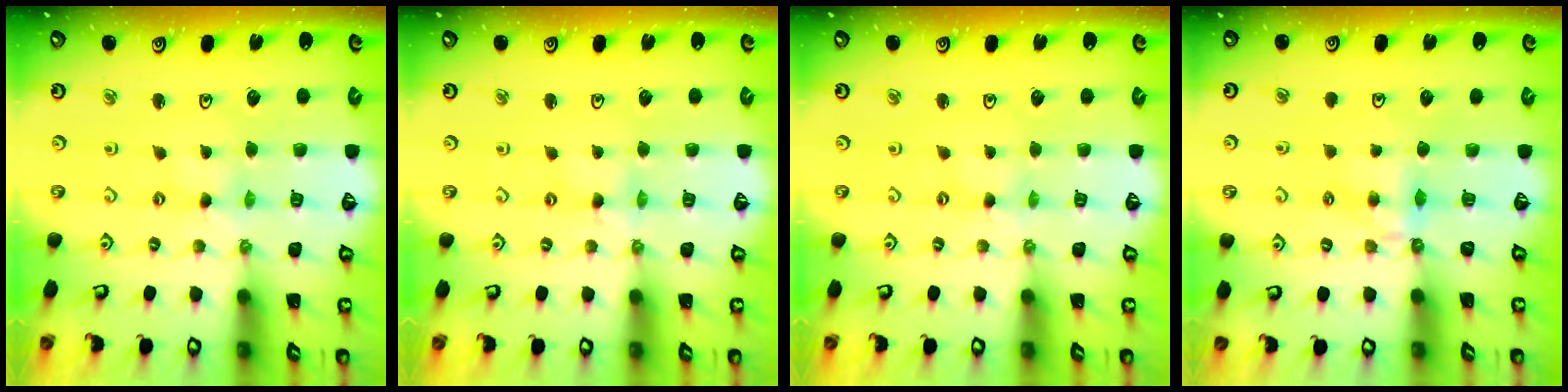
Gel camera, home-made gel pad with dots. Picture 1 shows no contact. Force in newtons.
{"total": 1.8, "press": 1.8, "slide": 0.2}
{"total": 0.0}
{"total": 5.2, "press": 5.1, "slide": 1.0}